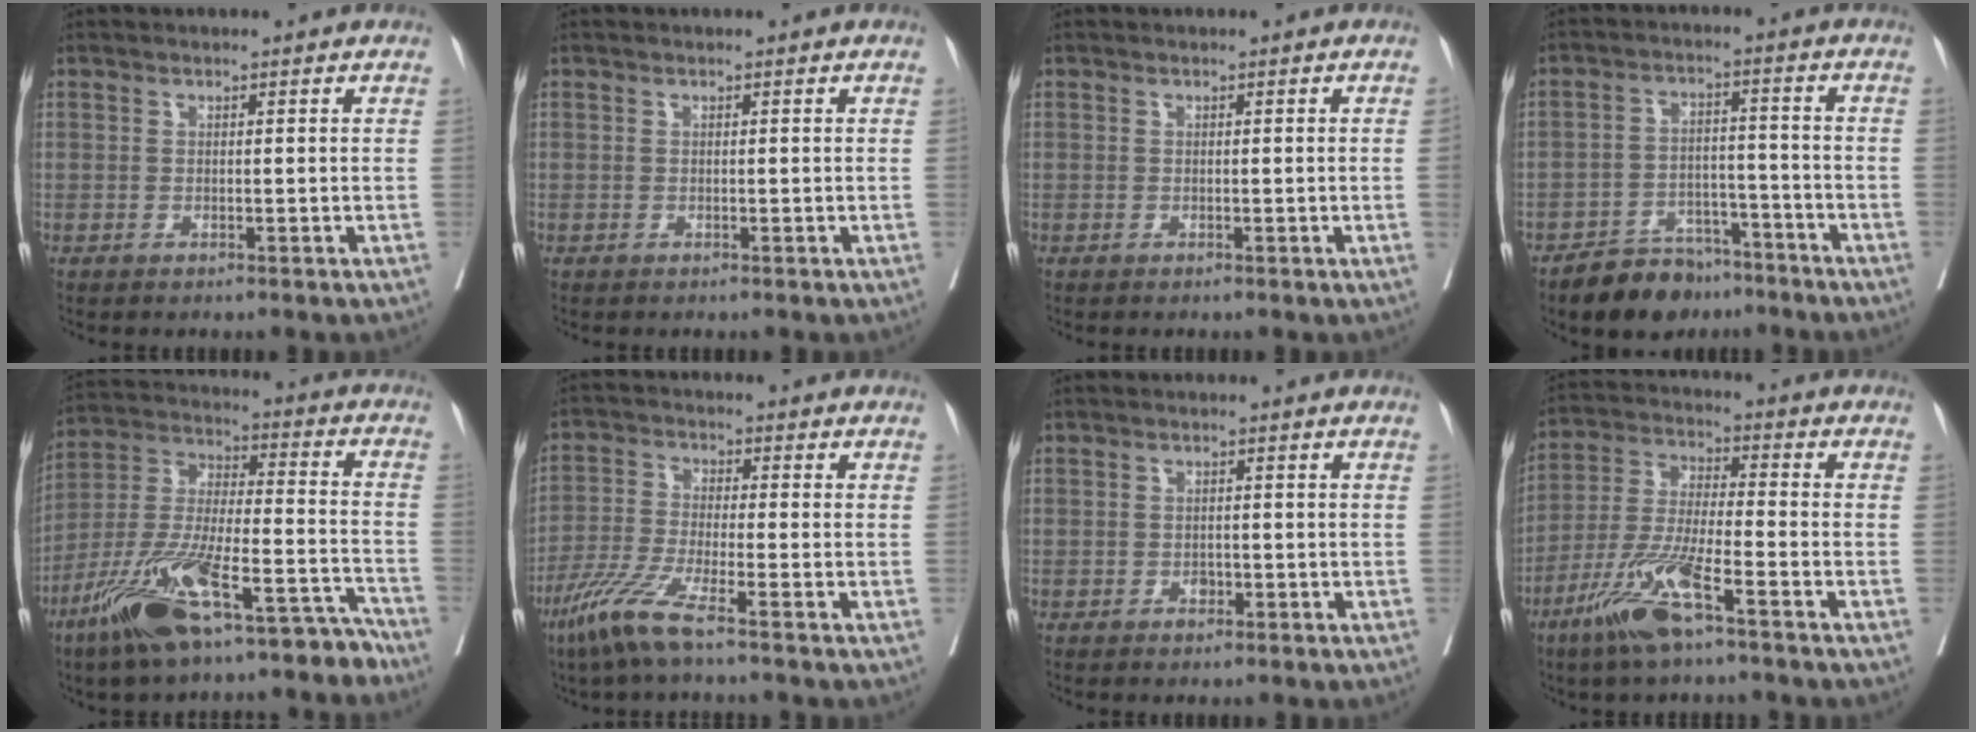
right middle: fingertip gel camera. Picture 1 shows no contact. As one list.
[{"total": 0.0}, {"total": 0.8, "force": [0.0, -0.4, 0.7], "torque": [-0.009, -0.002, 0.000]}, {"total": 8.2, "force": [-6.8, 4.0, 2.5], "torque": [-0.036, 0.003, -0.111]}, {"total": 19.2, "force": [-13.9, 4.1, 12.6], "torque": [-0.242, 0.001, -0.247]}, {"total": 7.3, "force": [-5.0, -0.2, 5.4], "torque": [-0.118, -0.022, -0.106]}, {"total": 1.2, "force": [-0.6, 0.8, 0.6], "torque": [-0.007, 0.003, -0.007]}, {"total": 11.0, "force": [-6.6, 1.1, 8.7], "torque": [-0.186, -0.019, -0.132]}]